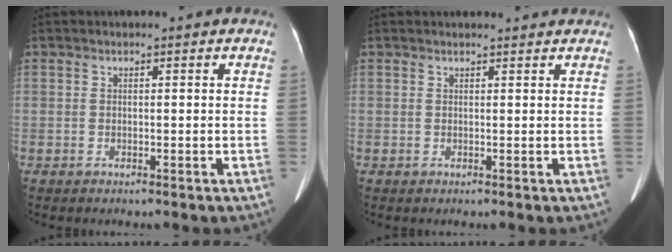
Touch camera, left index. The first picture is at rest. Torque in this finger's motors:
{"motor_torque": [-0.11, -0.47, 0.11, 0.03]}